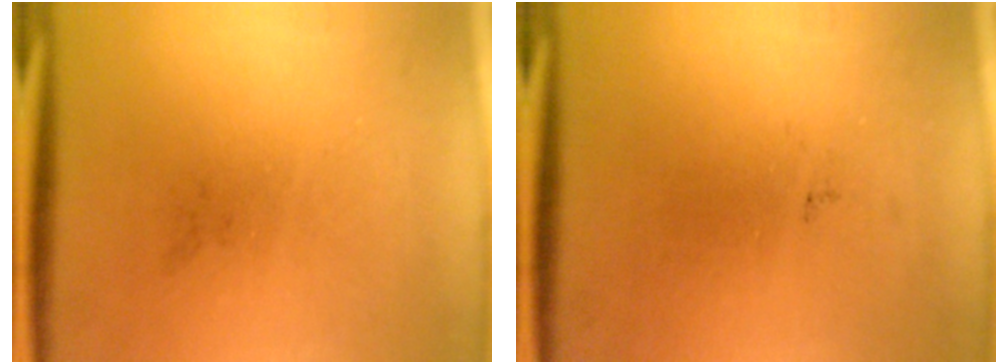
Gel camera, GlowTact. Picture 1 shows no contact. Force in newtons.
{"total": 0.0}